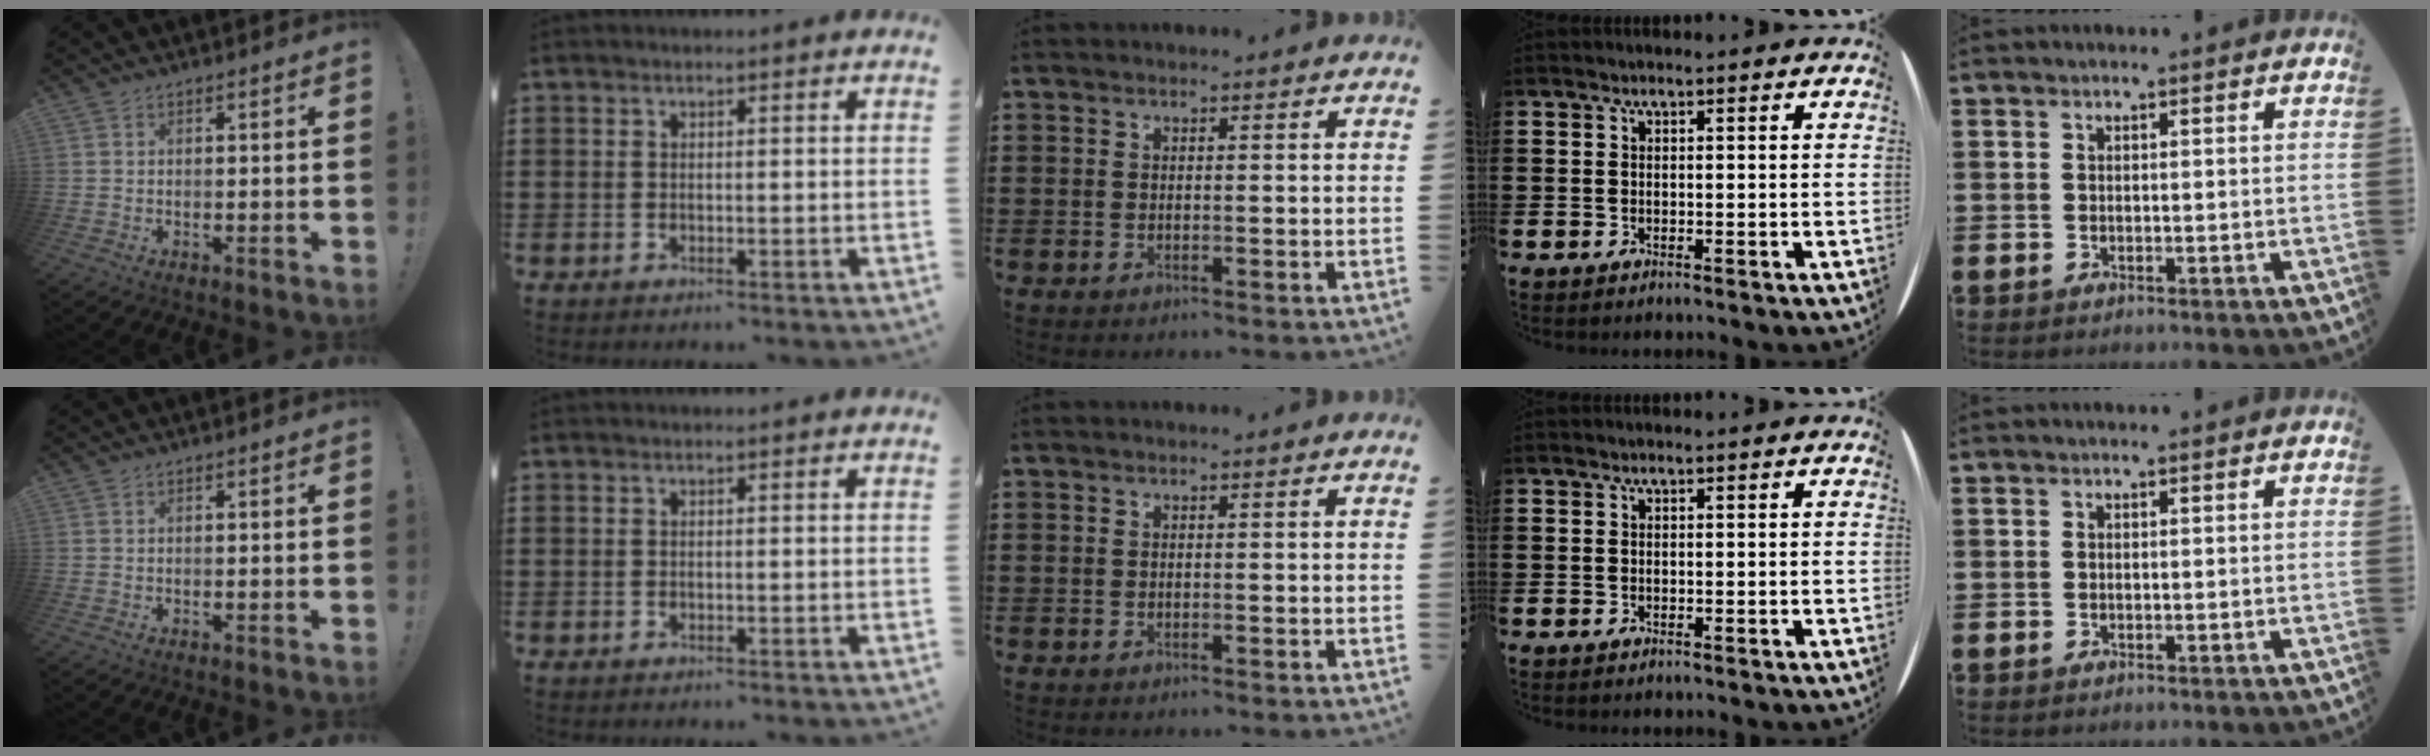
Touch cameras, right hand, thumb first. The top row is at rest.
{}